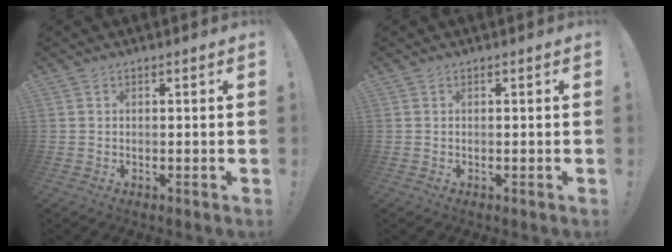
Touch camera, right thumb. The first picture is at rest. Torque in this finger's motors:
{"motor_torque": [0.00, 0.00, -0.01, -0.01, 0.00]}